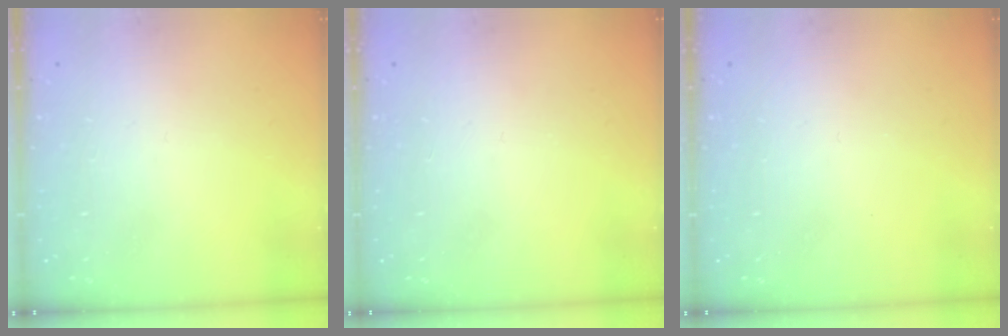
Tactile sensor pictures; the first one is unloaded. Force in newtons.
{"total": 0.0}
{"total": 0.0}